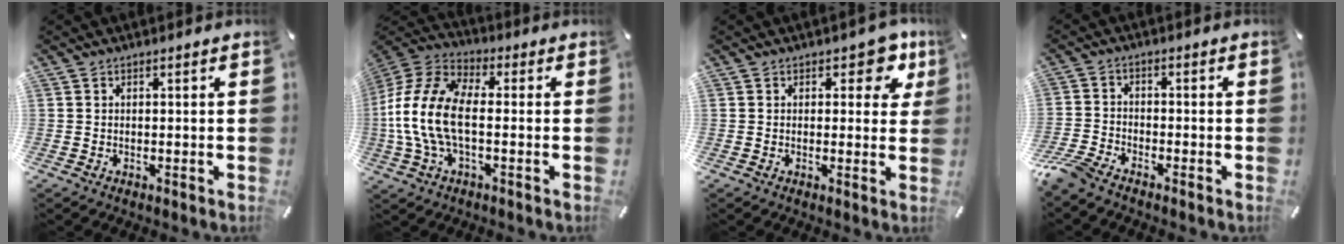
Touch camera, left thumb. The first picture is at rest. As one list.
[{"total": 14.6, "force": [-2.1, 7.9, 12.0], "torque": [-0.265, 0.002, -0.041]}, {"total": 6.6, "force": [3.4, 3.9, 4.2], "torque": [-0.036, -0.009, 0.051]}, {"total": 5.0, "force": [-4.4, 1.4, 1.9], "torque": [-0.061, 0.005, -0.092]}]